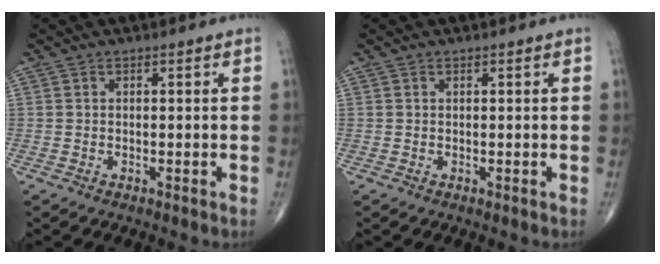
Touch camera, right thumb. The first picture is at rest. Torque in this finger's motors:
{"motor_torque": [0.67, -0.04, -0.04, -0.08, -0.03]}